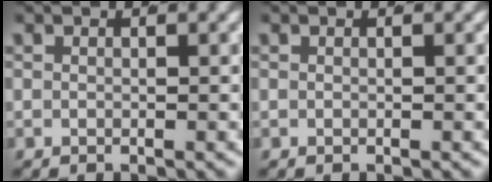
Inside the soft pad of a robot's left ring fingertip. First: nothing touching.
{"total": 0.0}